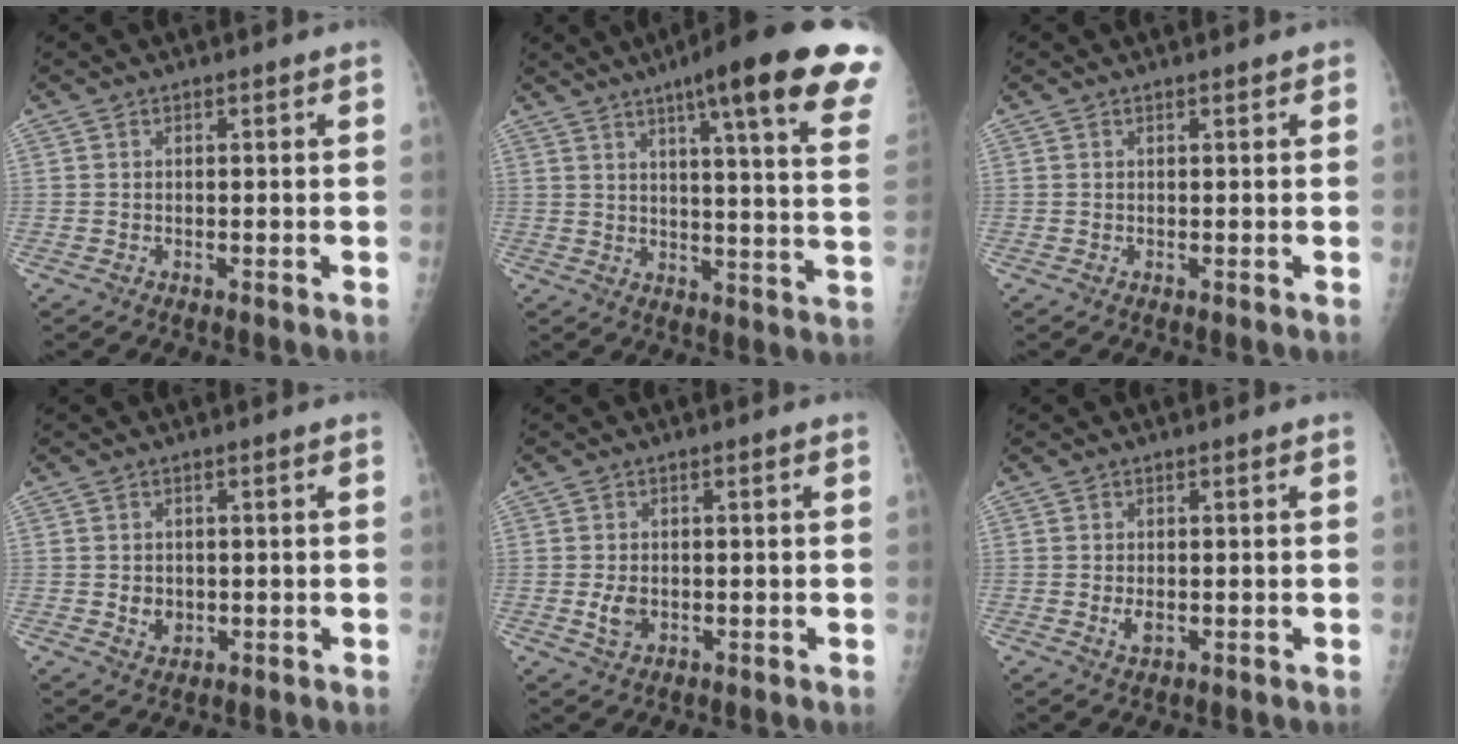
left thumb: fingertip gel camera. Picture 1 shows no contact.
{"total": 23.7, "force": [14.5, 2.7, 18.6], "torque": [-0.233, -0.047, 0.180]}
{"total": 0.5, "force": [0.3, 0.2, 0.3], "torque": [-0.003, 0.000, 0.003]}
{"total": 2.6, "force": [-0.2, 2.2, 1.4], "torque": [-0.012, -0.001, 0.007]}
{"total": 3.0, "force": [-0.4, 2.0, 2.1], "torque": [-0.037, -0.003, -0.002]}
{"total": 1.9, "force": [-0.2, 1.1, 1.5], "torque": [-0.025, -0.004, 0.001]}